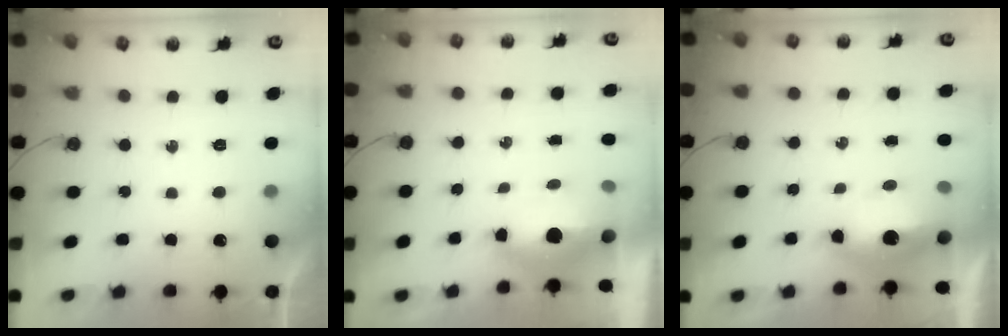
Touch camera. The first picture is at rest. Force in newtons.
{"total": 16.0, "press": 9.7, "slide": 12.6}
{"total": 8.9, "press": 8.9, "slide": 0.8}